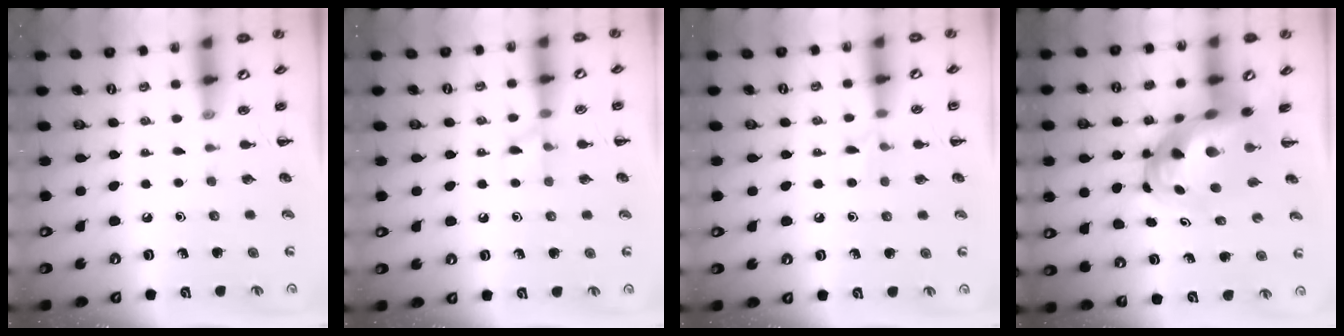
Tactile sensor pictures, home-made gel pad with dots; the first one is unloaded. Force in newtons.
{"total": 5.9, "press": 5.8, "slide": 0.8}
{"total": 5.0, "press": 4.7, "slide": 1.6}
{"total": 9.0, "press": 8.7, "slide": 2.5}